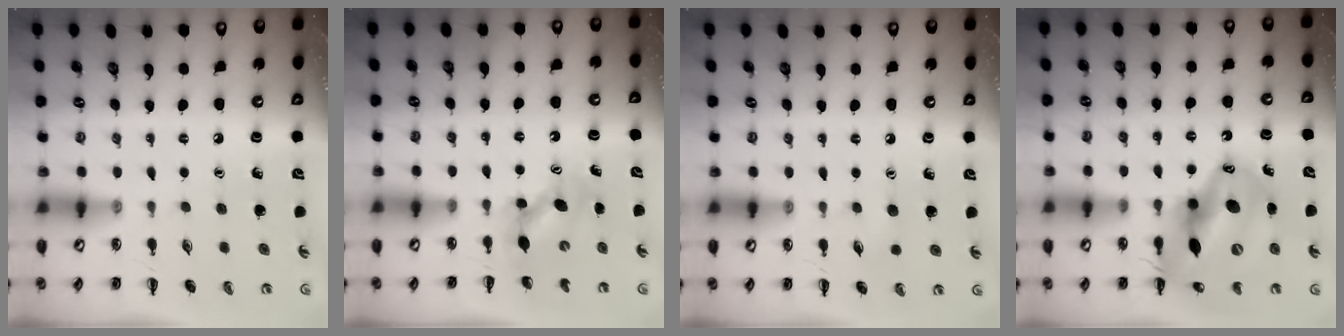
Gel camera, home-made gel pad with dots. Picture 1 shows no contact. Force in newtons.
{"total": 5.8, "press": 5.8, "slide": 0.6}
{"total": 3.6, "press": 3.5, "slide": 0.9}
{"total": 18.4, "press": 17.6, "slide": 5.3}